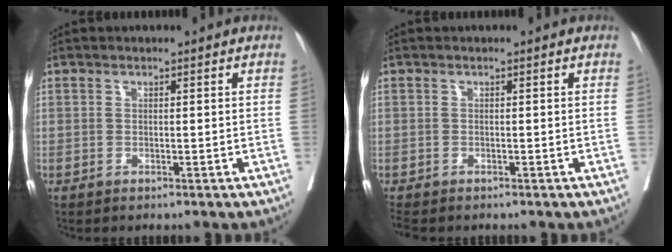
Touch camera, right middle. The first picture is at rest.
{"total": 2.2, "force": [-1.9, 0.5, 0.8], "torque": [-0.019, -0.009, -0.031]}